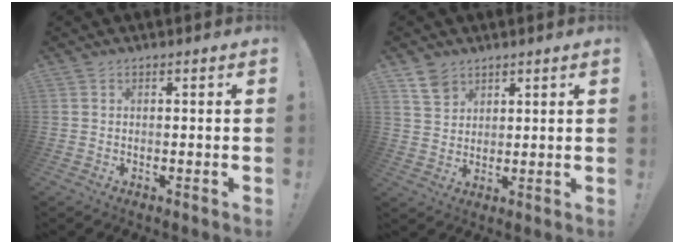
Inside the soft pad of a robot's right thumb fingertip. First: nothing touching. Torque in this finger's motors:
{"motor_torque": [0.34, 0.25, 0.26, 0.08, -0.06]}